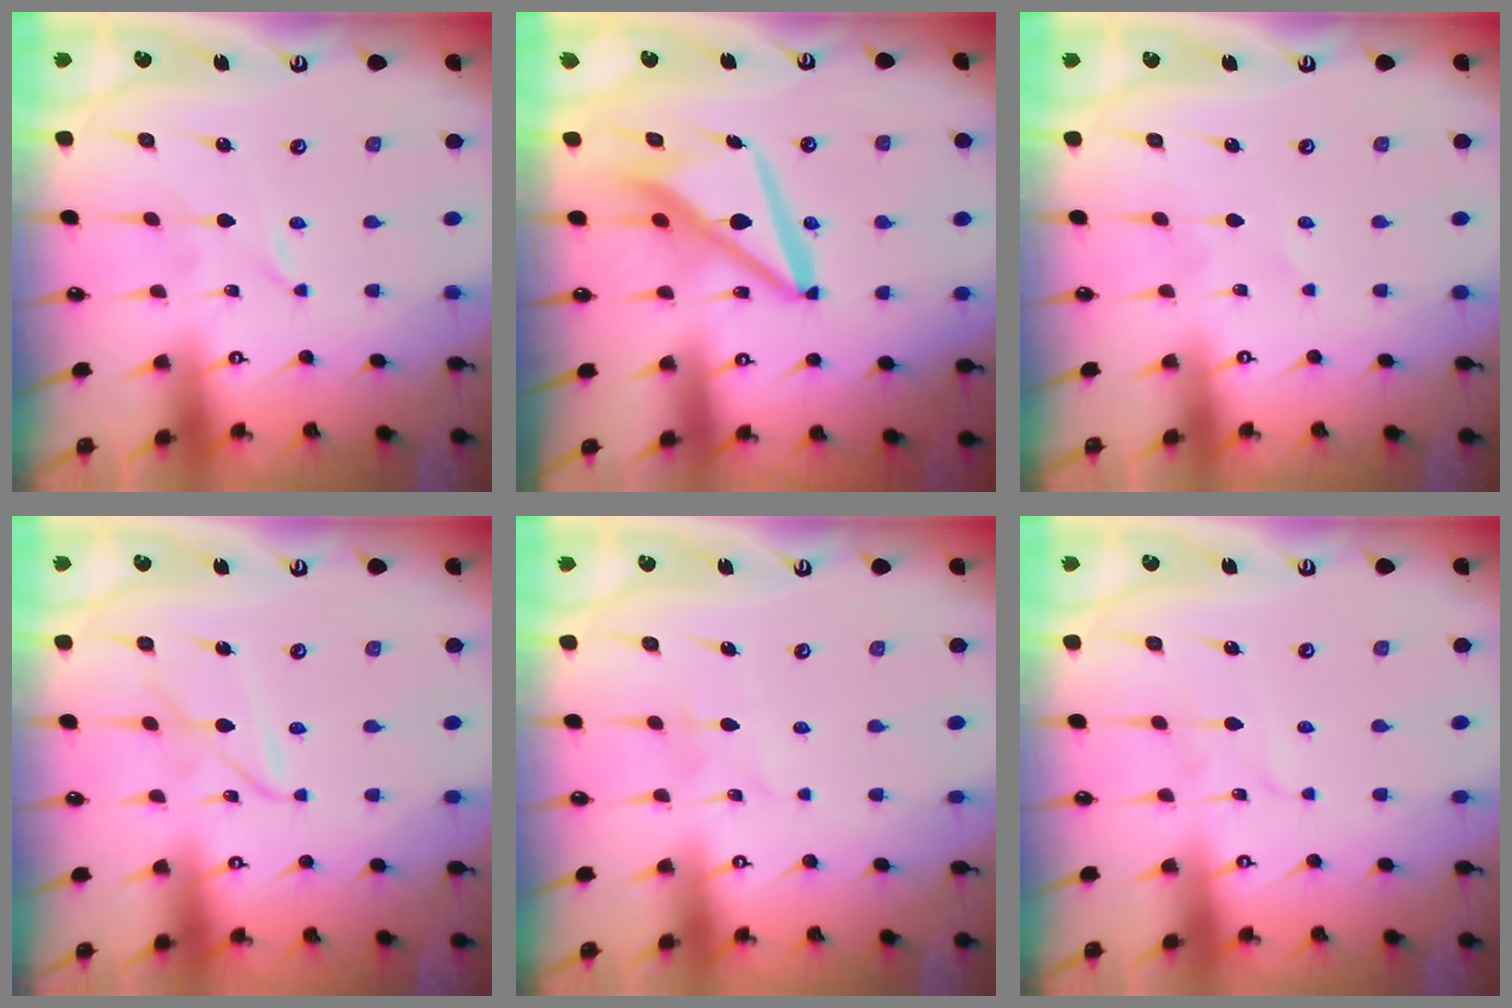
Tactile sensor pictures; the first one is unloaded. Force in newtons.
{"total": 12.7, "press": 12.7, "slide": 1.1}
{"total": 0.9, "press": 0.9, "slide": 0.2}
{"total": 5.8, "press": 5.7, "slide": 0.5}
{"total": 2.6, "press": 2.6, "slide": 0.2}
{"total": 1.8, "press": 1.8, "slide": 0.1}